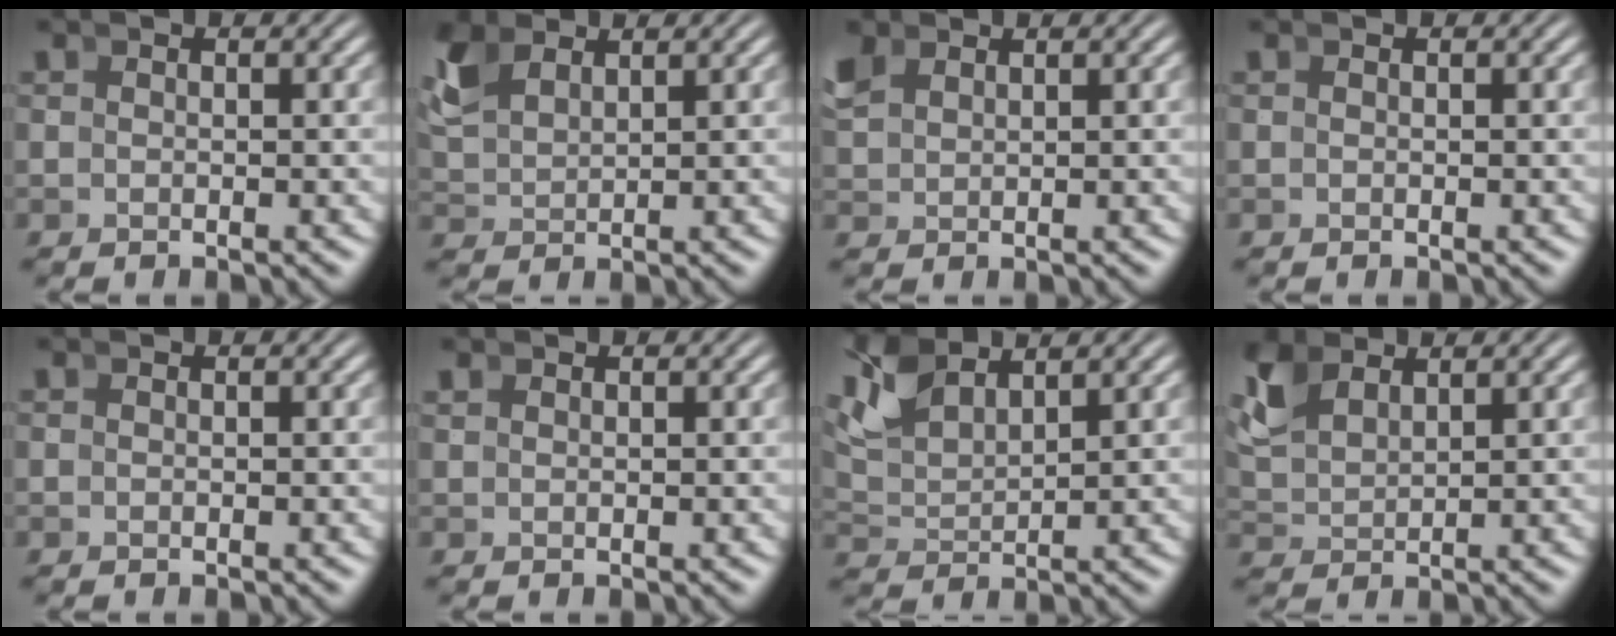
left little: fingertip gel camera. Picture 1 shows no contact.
{"total": 3.1, "force": [2.2, 1.6, 1.5], "torque": [-0.048, -0.001, 0.051]}
{"total": 1.6, "force": [1.3, 0.7, 0.6], "torque": [-0.020, -0.001, 0.036]}
{"total": 0.0}
{"total": 0.0}
{"total": 0.5, "force": [0.5, -0.2, -0.1], "torque": [0.006, 0.002, 0.015]}
{"total": 4.9, "force": [2.9, 2.4, 3.0], "torque": [-0.084, -0.002, 0.057]}
{"total": 3.8, "force": [2.4, 2.1, 2.0], "torque": [-0.063, -0.002, 0.054]}